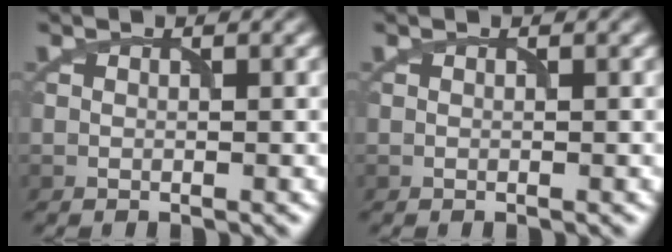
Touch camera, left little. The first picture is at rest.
{"total": 0.0}